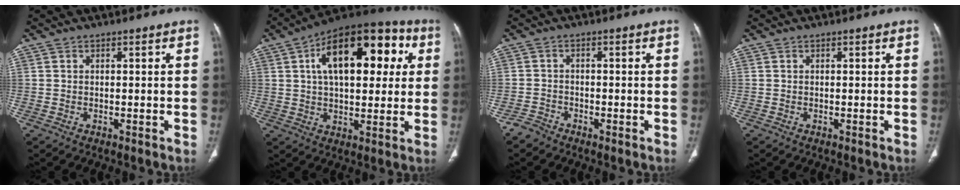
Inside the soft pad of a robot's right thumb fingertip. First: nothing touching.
{"total": 22.5, "force": [6.2, 11.6, 18.3], "torque": [-0.241, 0.022, 0.086]}
{"total": 2.1, "force": [-1.9, 1.0, -0.1], "torque": [0.005, 0.002, -0.041]}
{"total": 0.0}